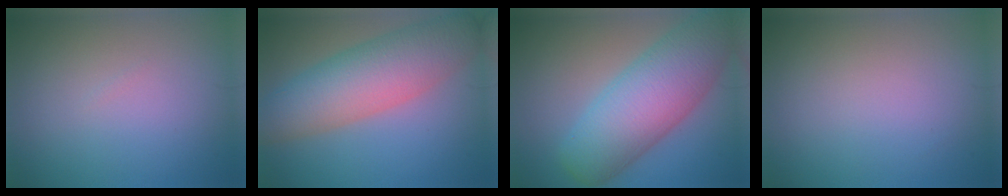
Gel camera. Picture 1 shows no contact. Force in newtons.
{"total": 8.1, "press": 8.1, "slide": 0.3}
{"total": 9.5, "press": 9.5, "slide": 0.3}
{"total": 0.0}